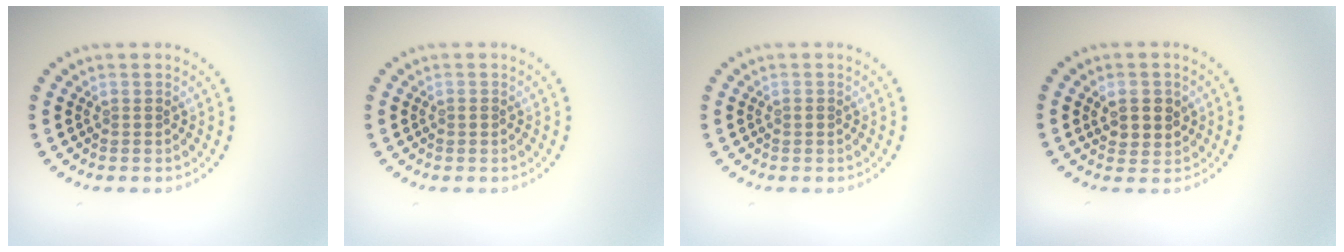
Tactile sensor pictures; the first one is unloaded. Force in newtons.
{"total": 0.7, "press": 0.7, "slide": 0.3}
{"total": 0.7, "press": 0.7, "slide": 0.3}
{"total": 2.6, "press": 2.6, "slide": 0.6}